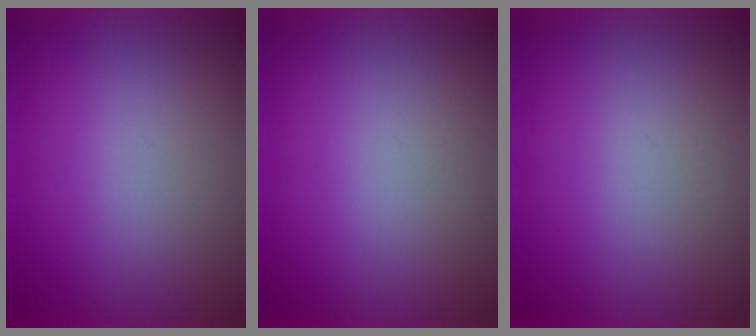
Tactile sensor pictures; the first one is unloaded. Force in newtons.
{"total": 1.0}
{"total": 1.2}